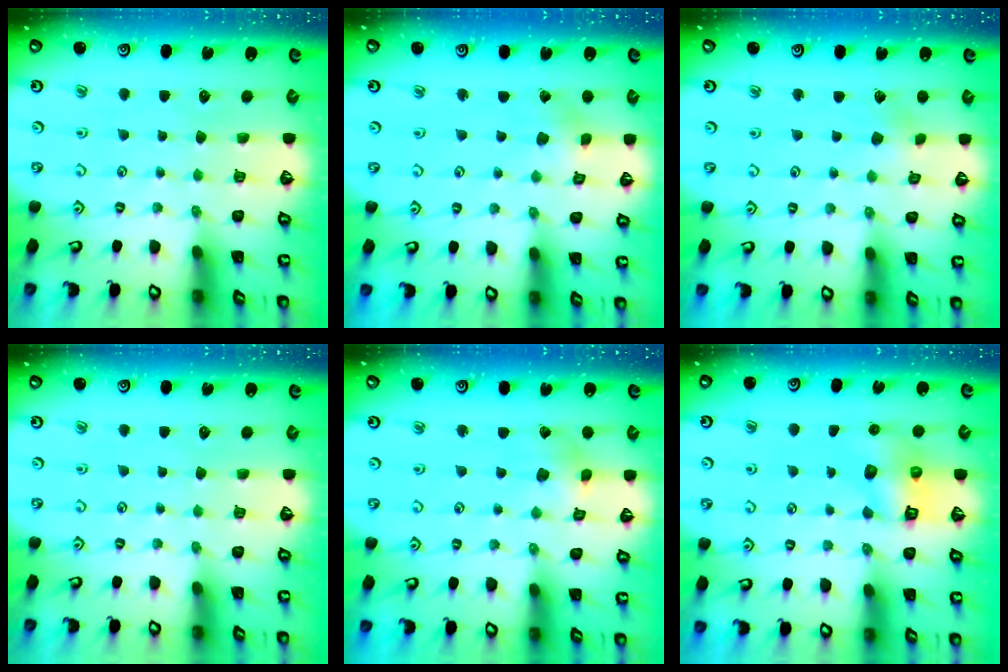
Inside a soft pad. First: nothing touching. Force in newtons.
{"total": 2.2, "press": 2.2, "slide": 0.1}
{"total": 2.5, "press": 2.5, "slide": 0.2}
{"total": 0.0}
{"total": 3.0, "press": 2.9, "slide": 0.5}
{"total": 7.1, "press": 7.0, "slide": 0.9}